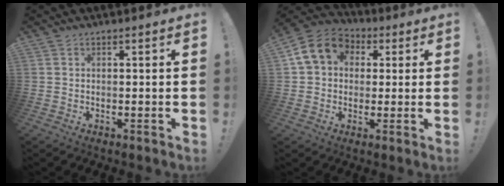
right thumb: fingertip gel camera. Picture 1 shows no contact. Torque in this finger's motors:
{"motor_torque": [0.23, 0.34, 0.07, 0.05, 0.05]}